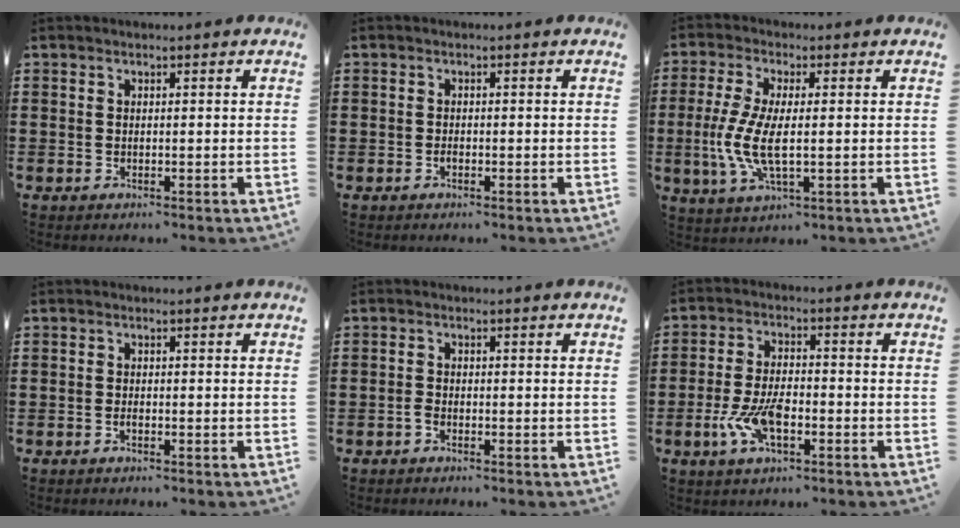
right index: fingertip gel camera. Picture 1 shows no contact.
{"total": 0.7, "force": [-0.4, 0.2, 0.5], "torque": [-0.012, -0.007, -0.006]}
{"total": 7.6, "force": [-0.7, 2.5, 7.1], "torque": [-0.163, -0.011, -0.019]}
{"total": 0.9, "force": [-0.5, 0.0, 0.8], "torque": [-0.018, -0.009, -0.006]}
{"total": 1.2, "force": [-0.7, 0.5, 0.8], "torque": [-0.018, -0.001, -0.013]}
{"total": 7.2, "force": [-2.5, 3.2, 5.9], "torque": [-0.138, -0.004, -0.052]}